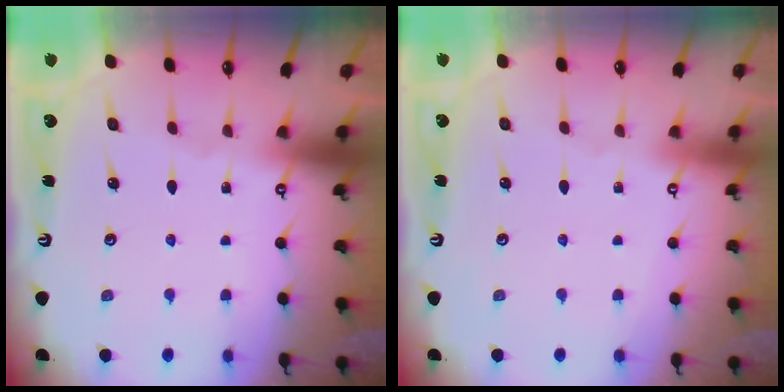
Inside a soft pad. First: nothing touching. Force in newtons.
{"total": 4.0, "press": 4.0, "slide": 0.1}